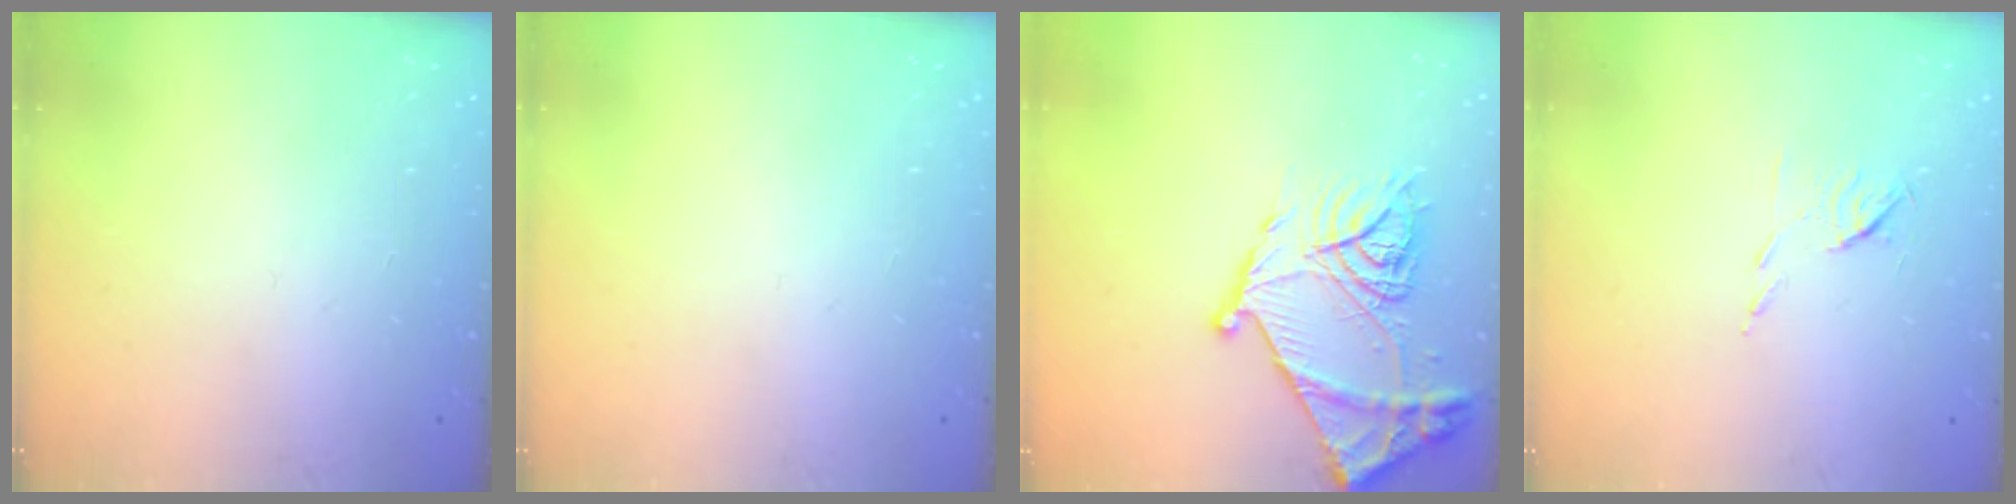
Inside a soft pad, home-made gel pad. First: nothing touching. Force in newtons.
{"total": 0.0}
{"total": 20.4, "press": 20.3, "slide": 2.0}
{"total": 5.4, "press": 5.3, "slide": 0.9}